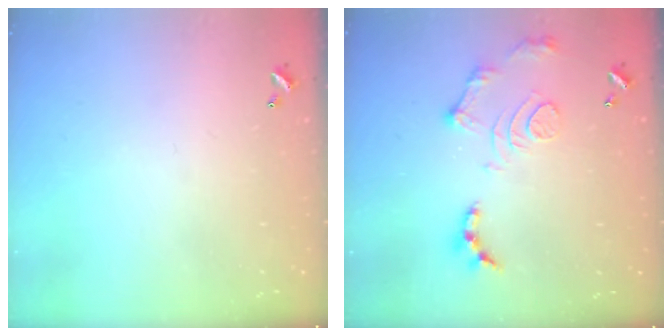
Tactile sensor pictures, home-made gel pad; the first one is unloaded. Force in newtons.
{"total": 11.8, "press": 11.7, "slide": 0.8}